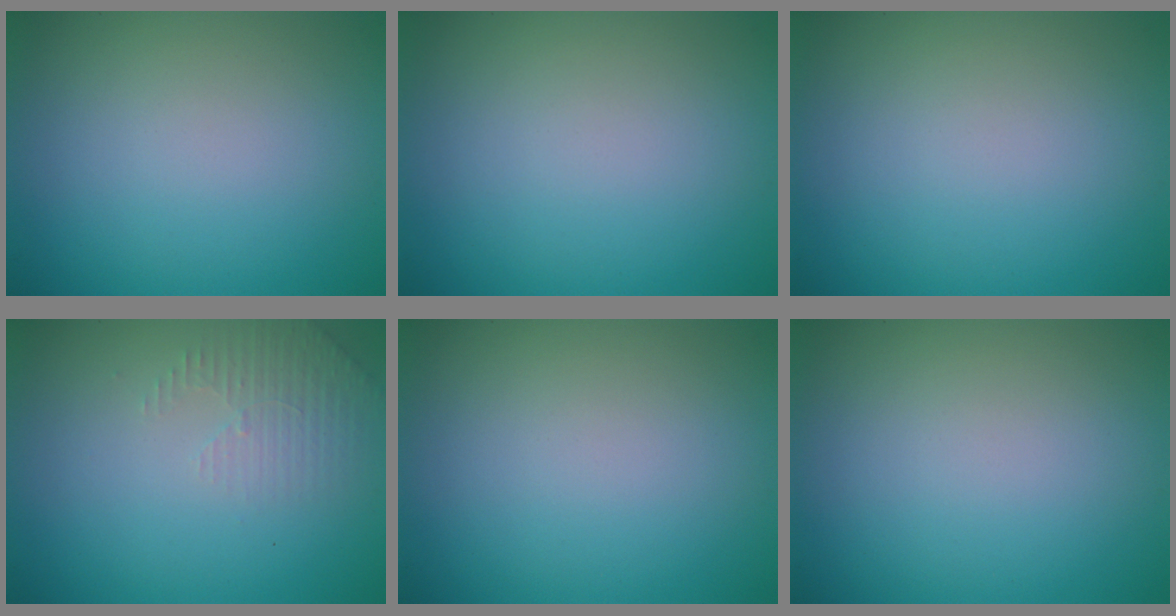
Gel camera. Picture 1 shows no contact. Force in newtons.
{"total": 0.0}
{"total": 0.0}
{"total": 1.9, "press": 1.8, "slide": 0.6}
{"total": 0.0}
{"total": 0.0}